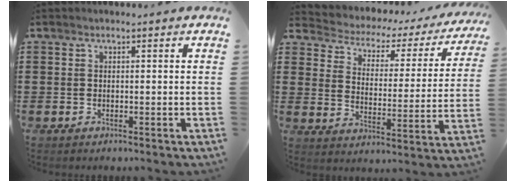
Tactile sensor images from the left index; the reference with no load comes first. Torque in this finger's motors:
{"motor_torque": [2.14, 0.00, 0.61, 0.01]}